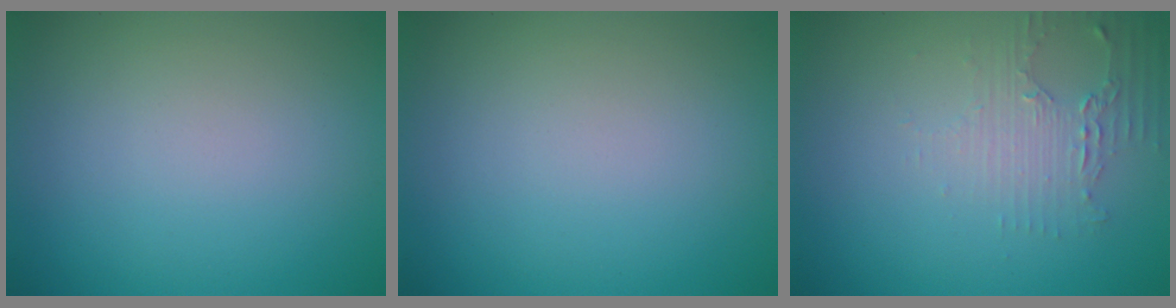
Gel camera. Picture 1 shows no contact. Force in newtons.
{"total": 0.0}
{"total": 2.1, "press": 2.0, "slide": 0.4}